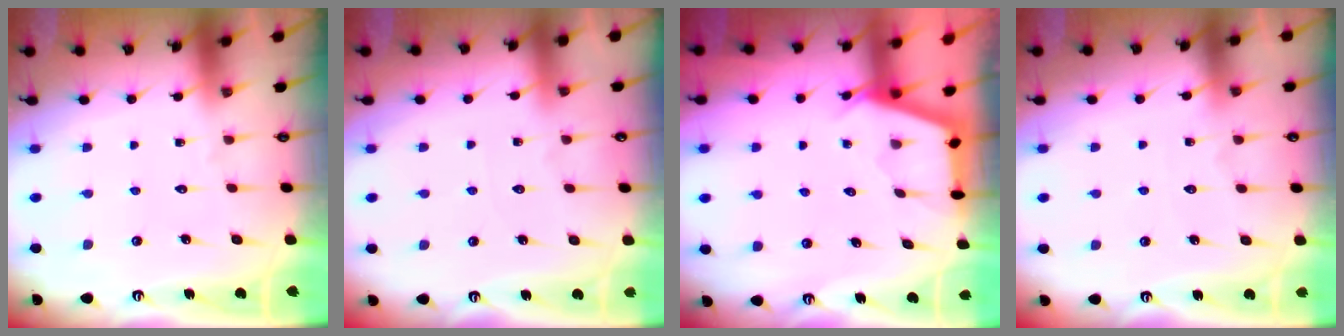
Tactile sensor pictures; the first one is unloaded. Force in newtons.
{"total": 2.3, "press": 2.3, "slide": 0.4}
{"total": 2.9, "press": 2.9, "slide": 0.3}
{"total": 5.2, "press": 5.2, "slide": 0.7}